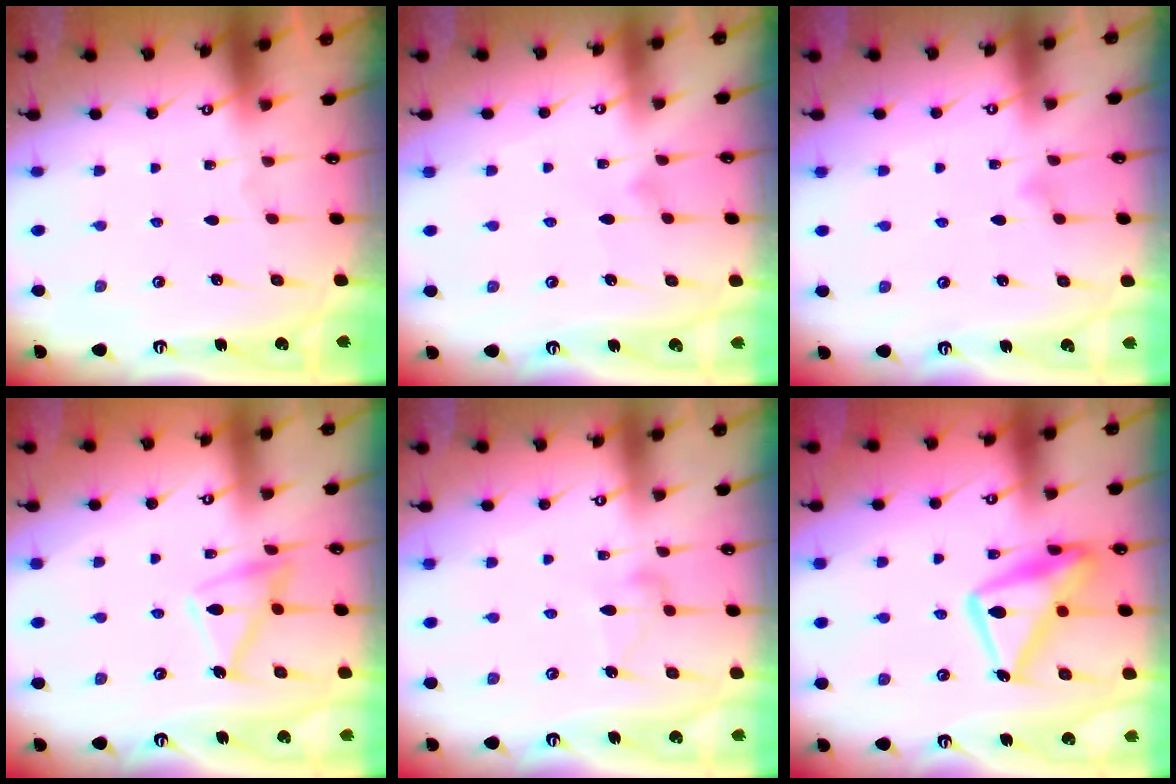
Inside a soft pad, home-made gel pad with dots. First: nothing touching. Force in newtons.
{"total": 3.8, "press": 3.8, "slide": 0.2}
{"total": 3.9, "press": 3.9, "slide": 0.2}
{"total": 13.3, "press": 13.3, "slide": 0.9}
{"total": 8.7, "press": 8.7, "slide": 0.2}
{"total": 18.5, "press": 18.5, "slide": 1.5}